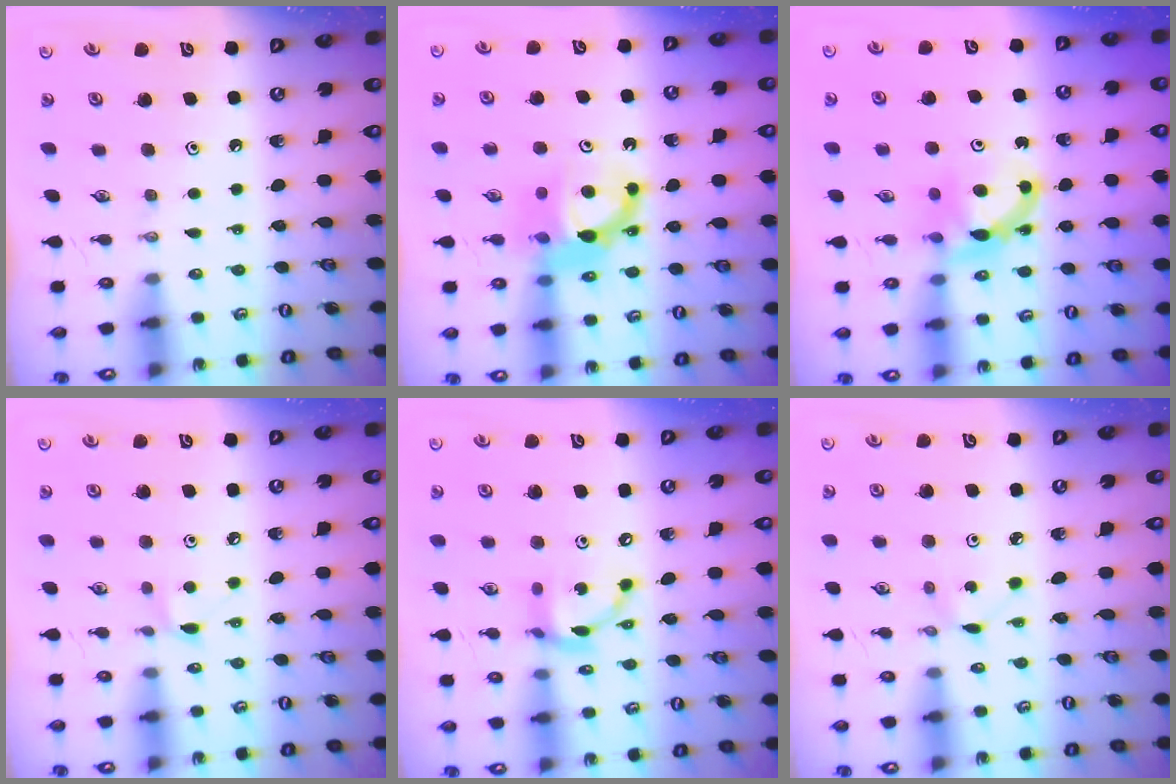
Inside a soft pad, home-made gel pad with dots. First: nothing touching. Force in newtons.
{"total": 10.4, "press": 10.2, "slide": 2.0}
{"total": 7.8, "press": 7.8, "slide": 0.1}
{"total": 4.4, "press": 4.3, "slide": 0.6}
{"total": 12.1, "press": 12.1, "slide": 0.8}
{"total": 1.9, "press": 1.9, "slide": 0.2}